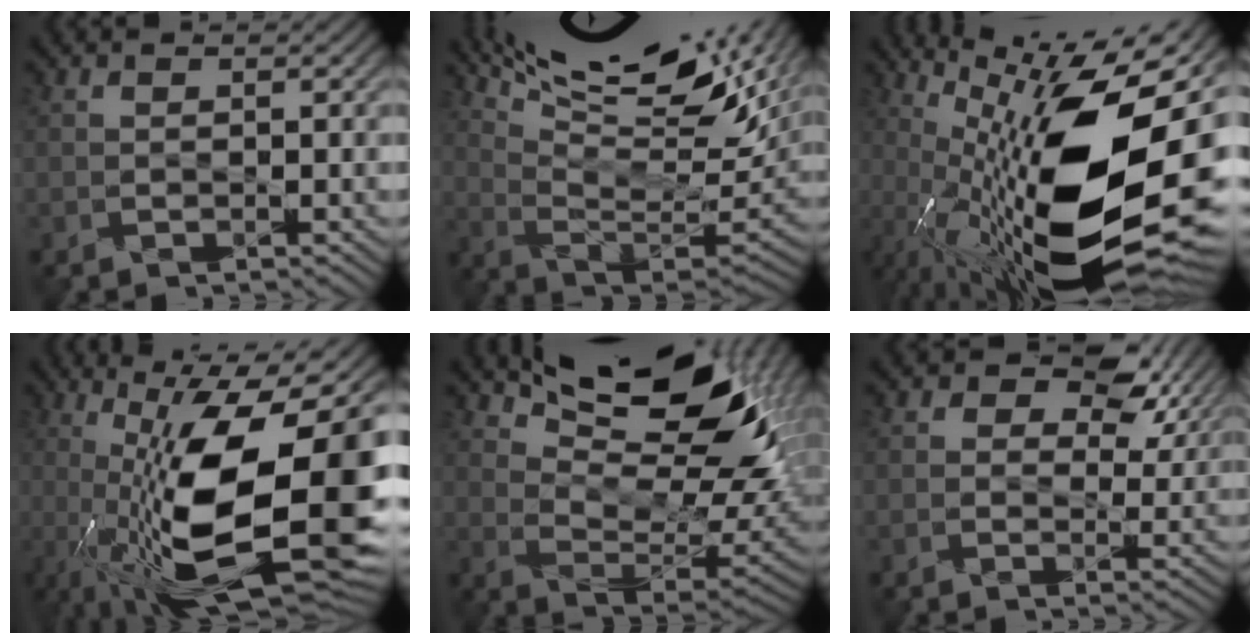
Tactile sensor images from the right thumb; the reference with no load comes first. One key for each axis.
{"total": 18.2, "fx": 12.6, "fy": 4.2, "fz": 12.5, "tx": -0.223, "ty": 0.019, "tz": 0.187}
{"total": 20.0, "fx": -0.3, "fy": 7.5, "fz": 18.6, "tx": -0.301, "ty": -0.005, "tz": -0.013}
{"total": 18.8, "fx": -2.5, "fy": 7.2, "fz": 17.2, "tx": -0.283, "ty": -0.019, "tz": -0.041}
{"total": 14.8, "fx": 8.8, "fy": 5.8, "fz": 10.4, "tx": -0.165, "ty": 0.001, "tz": 0.152}
{"total": 8.6, "fx": 4.6, "fy": 5.1, "fz": 5.2, "tx": -0.072, "ty": 0.006, "tz": 0.059}